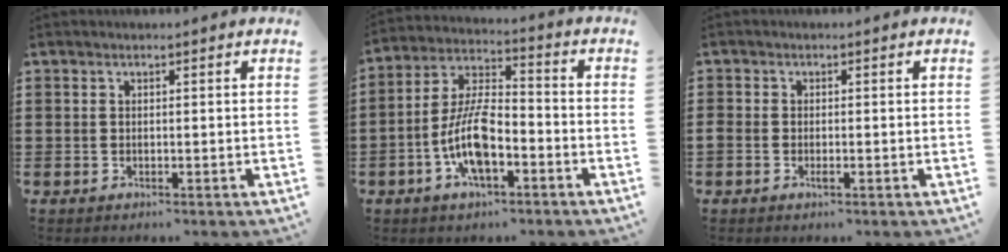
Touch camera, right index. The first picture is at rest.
{"total": 10.3, "force": [-3.8, 4.2, 8.6], "torque": [-0.203, -0.002, -0.078]}
{"total": 1.2, "force": [-0.6, 0.6, 0.8], "torque": [-0.016, -0.002, -0.011]}